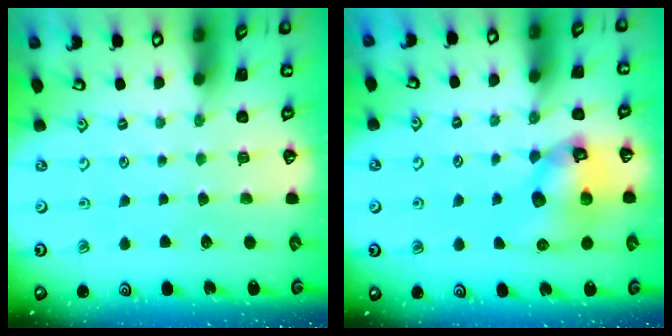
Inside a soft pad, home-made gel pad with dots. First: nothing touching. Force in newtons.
{"total": 11.3, "press": 11.2, "slide": 1.6}